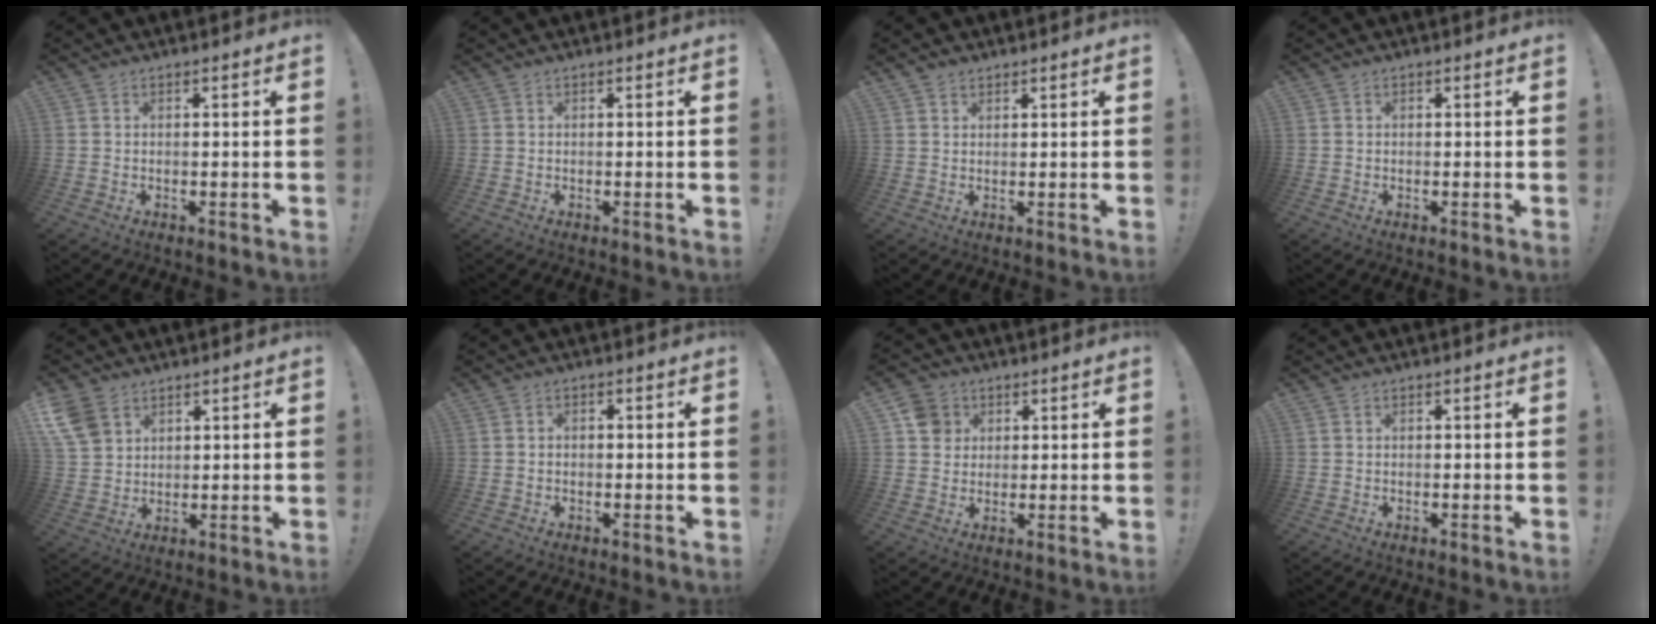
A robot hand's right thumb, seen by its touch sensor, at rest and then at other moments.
{"total": 0.0}
{"total": 1.8, "force": [1.4, 1.1, 0.4], "torque": [-0.008, -0.004, 0.027]}
{"total": 0.0}
{"total": 8.3, "force": [4.8, 5.7, 3.6], "torque": [-0.088, -0.019, 0.099]}
{"total": 1.1, "force": [-0.7, 0.6, 0.7], "torque": [-0.015, 0.006, -0.012]}
{"total": 6.6, "force": [2.7, 5.9, 1.6], "torque": [-0.017, -0.007, 0.053]}
{"total": 0.0}